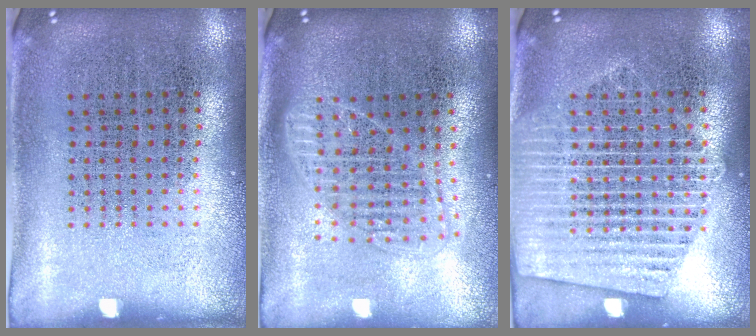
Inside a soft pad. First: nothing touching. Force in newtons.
{"total": 1.7, "press": 1.5, "slide": 0.8}
{"total": 1.9, "press": 1.9, "slide": 0.3}